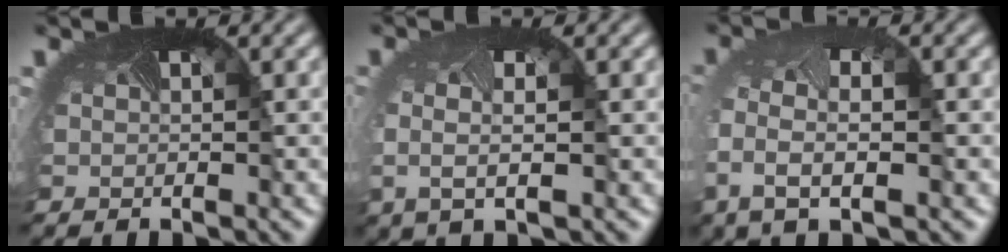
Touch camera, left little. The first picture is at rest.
{"total": 1.6, "force": [-0.2, 0.6, 1.5], "torque": [-0.053, -0.010, -0.002]}
{"total": 3.8, "force": [-1.2, 2.0, 3.0], "torque": [-0.098, -0.018, -0.022]}